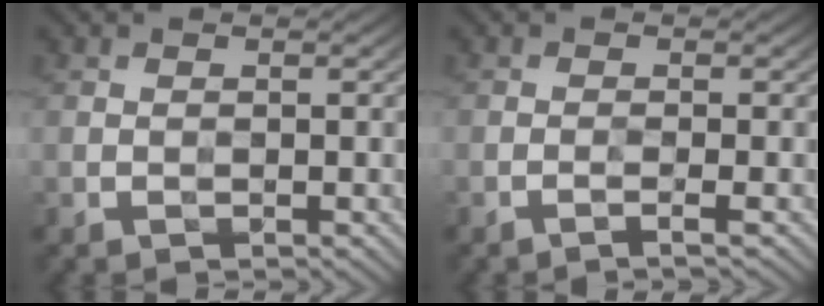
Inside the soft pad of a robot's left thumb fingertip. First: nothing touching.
{"total": 1.3, "force": [-0.7, 0.1, 1.1], "torque": [-0.015, 0.004, -0.022]}